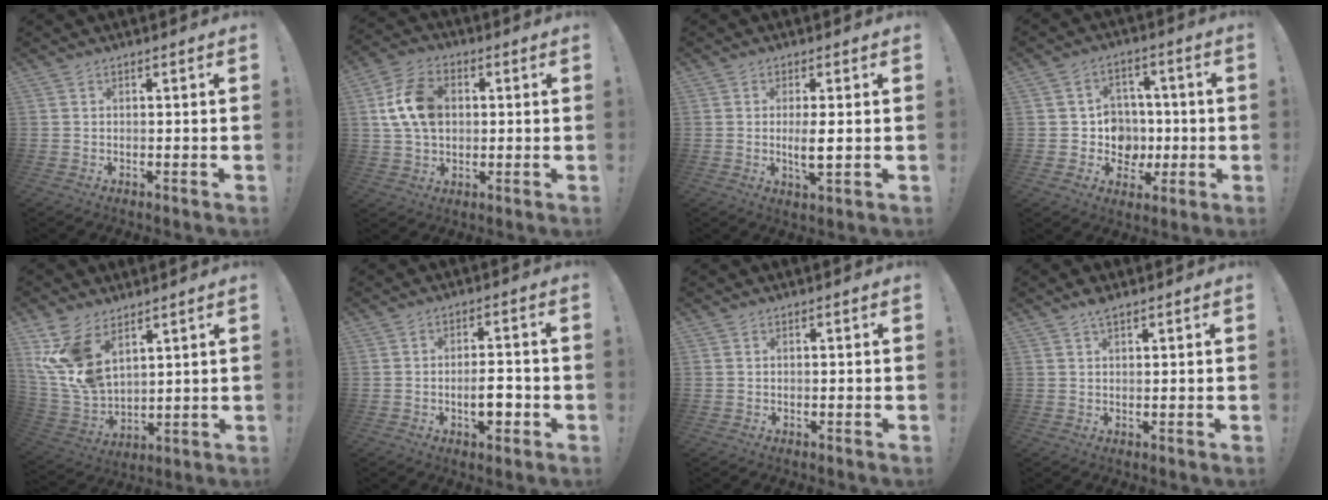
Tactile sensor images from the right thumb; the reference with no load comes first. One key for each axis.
{"total": 13.6, "fx": 2.3, "fy": 9.8, "fz": 9.2, "tx": -0.158, "ty": 0.007, "tz": 0.045}
{"total": 4.8, "fx": 0.0, "fy": 0.8, "fz": 4.7, "tx": -0.086, "ty": -0.017, "tz": -0.004}
{"total": 10.1, "fx": -1.0, "fy": 9.8, "fz": 2.4, "tx": -0.026, "ty": 0.005, "tz": -0.004}
{"total": 13.6, "fx": 7.4, "fy": 8.1, "fz": 8.0, "tx": -0.173, "ty": -0.052, "tz": 0.145}
{"total": 6.7, "fx": -2.2, "fy": 2.7, "fz": 5.7, "tx": -0.085, "ty": 0.004, "tz": -0.039}
{"total": 0.0}
{"total": 2.7, "fx": 2.0, "fy": 0.8, "fz": 1.6, "tx": -0.020, "ty": -0.010, "tz": 0.034}